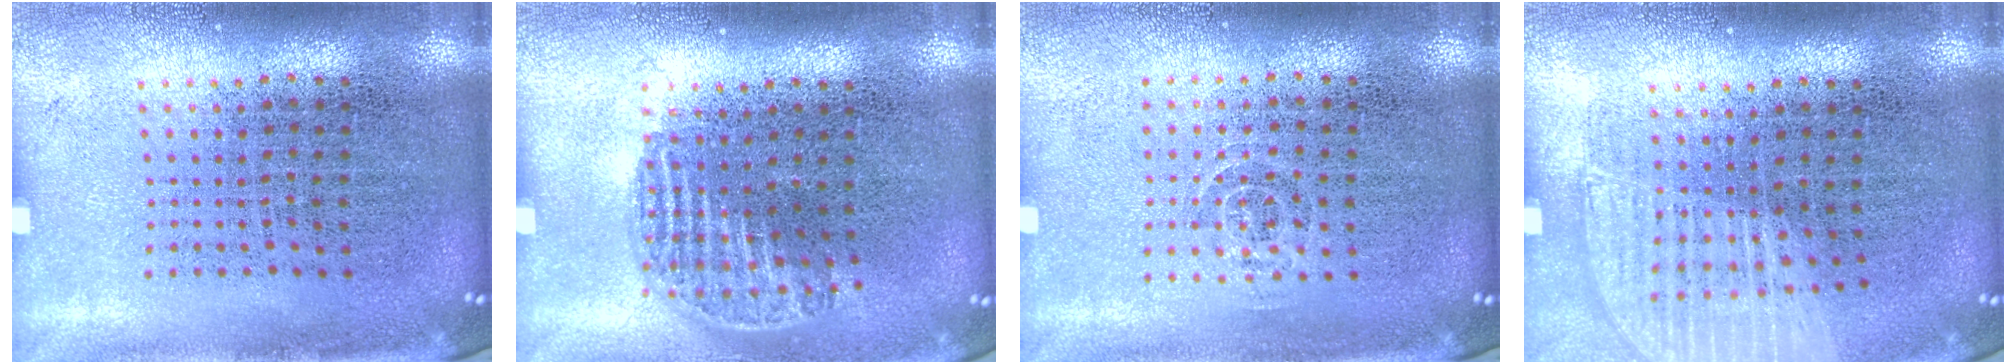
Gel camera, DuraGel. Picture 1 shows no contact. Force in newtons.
{"total": 1.0, "press": 0.9, "slide": 0.5}
{"total": 0.8, "press": 0.5, "slide": 0.6}
{"total": 1.1, "press": 1.0, "slide": 0.3}